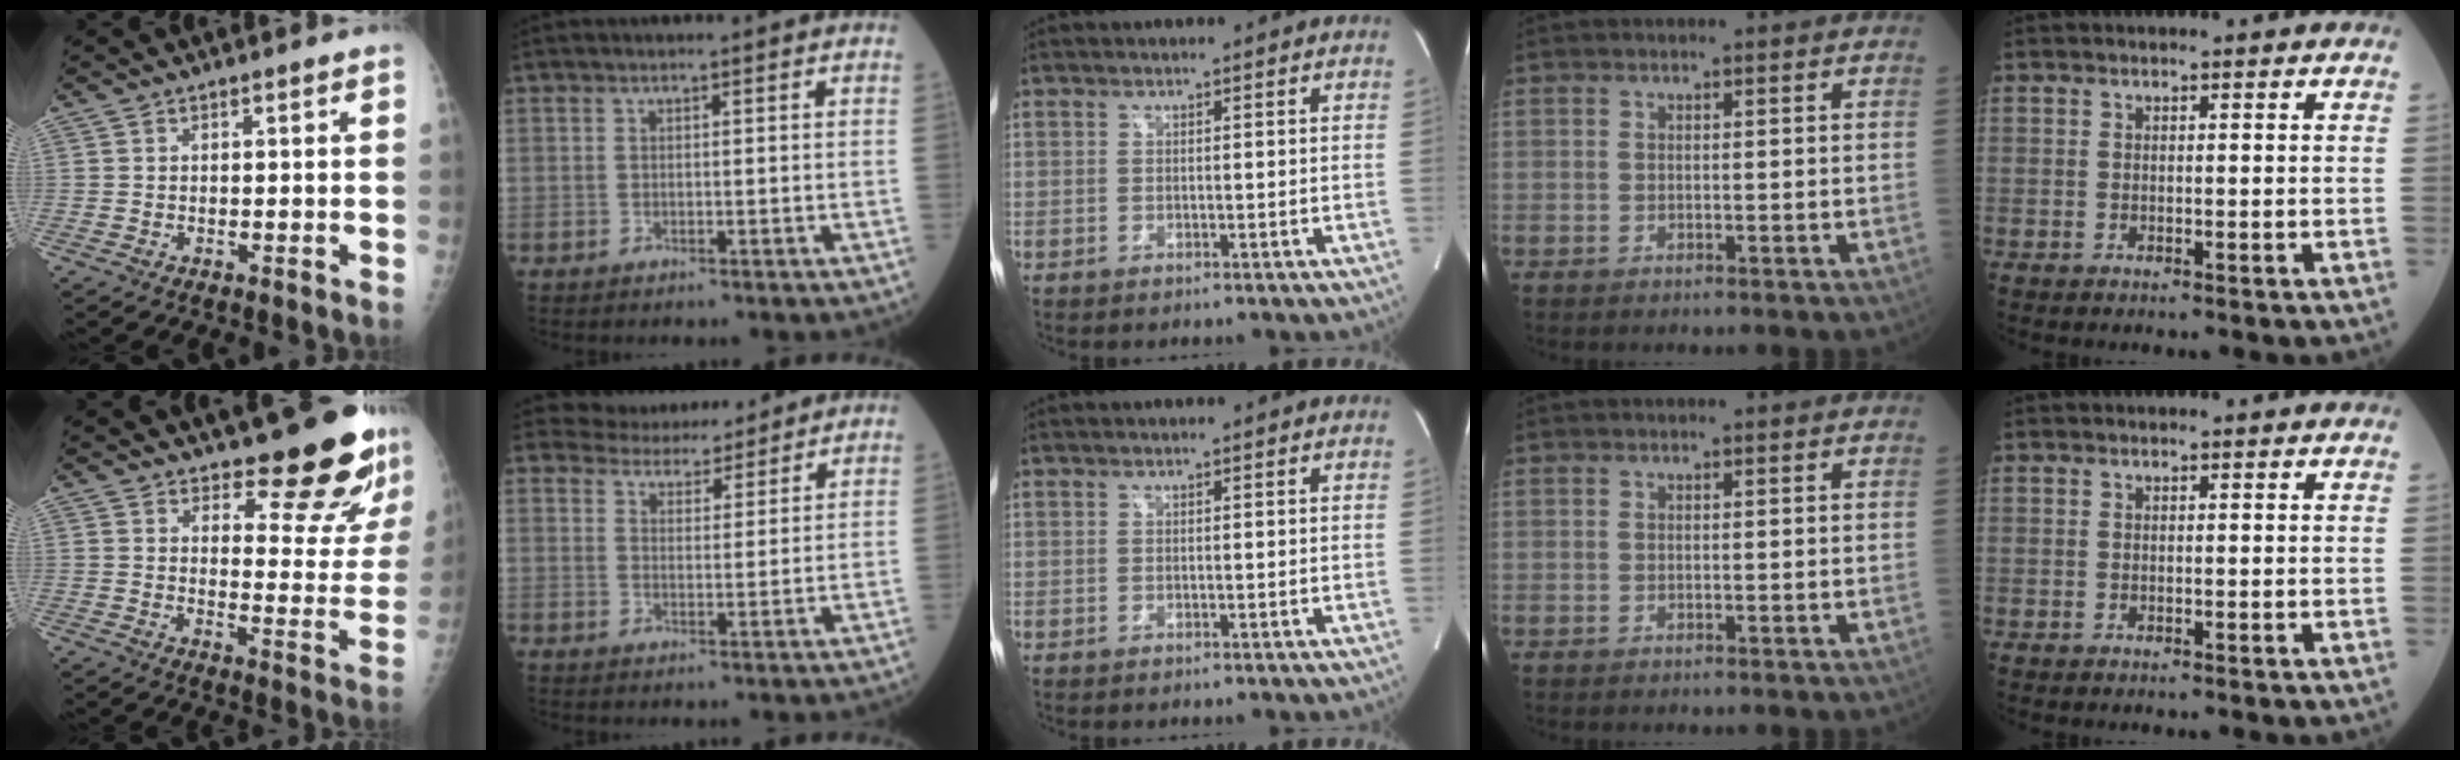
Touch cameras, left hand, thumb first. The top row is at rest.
{"thumb": {"total": 15.4, "force": [12.9, 4.1, 7.5], "torque": [-0.054, -0.116, 0.163]}, "index": {"total": 6.5, "force": [6.2, 1.8, 0.4], "torque": [-0.003, 0.006, 0.087]}}